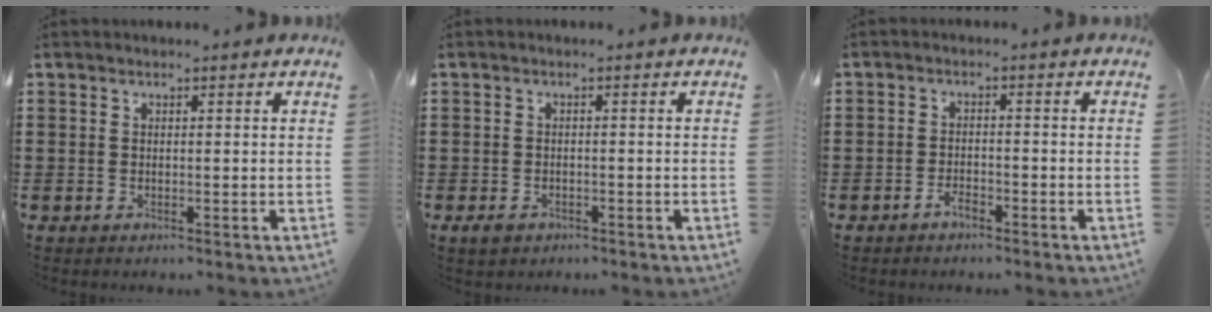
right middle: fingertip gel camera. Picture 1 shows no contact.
{"total": 1.3, "force": [-0.9, 0.7, 0.6], "torque": [-0.015, -0.003, -0.019]}
{"total": 2.0, "force": [-1.7, 0.6, 0.8], "torque": [-0.020, -0.002, -0.033]}